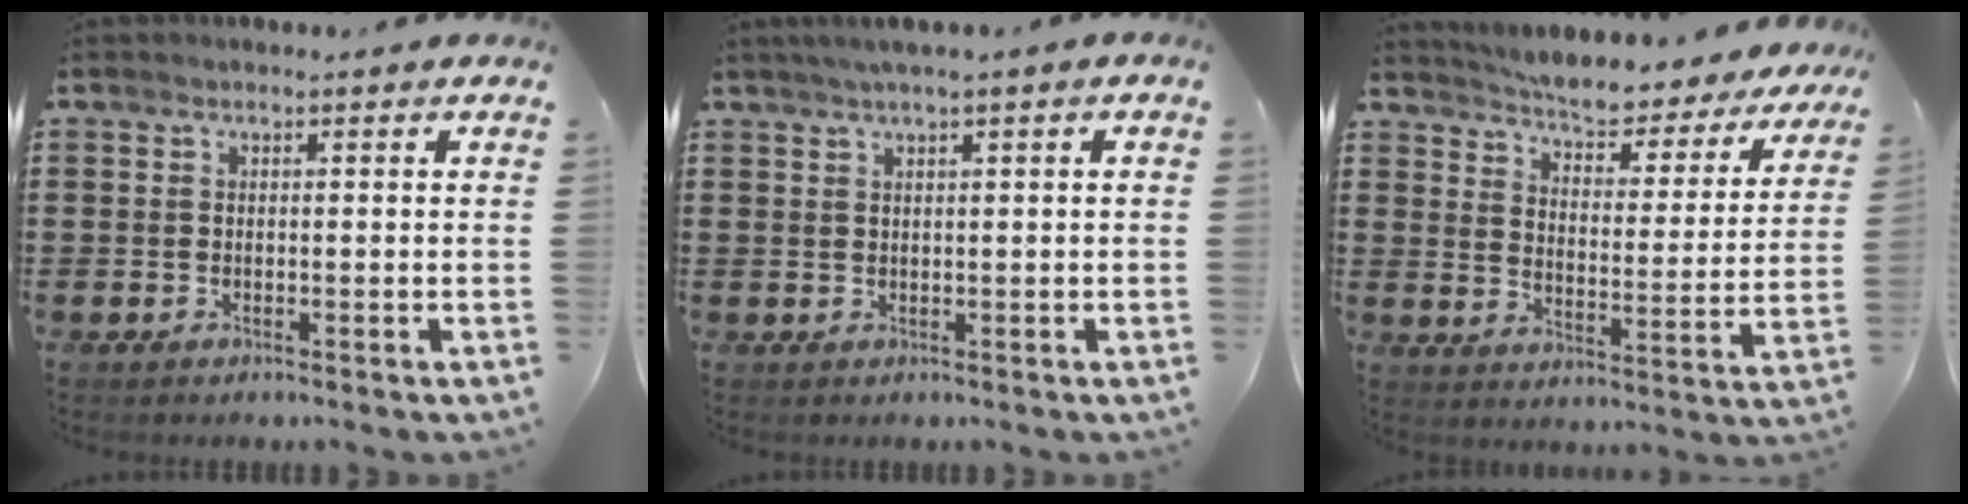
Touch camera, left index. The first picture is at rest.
{"total": 1.5, "force": [0.7, -0.1, 1.3], "torque": [-0.023, -0.001, 0.013]}
{"total": 4.6, "force": [4.5, -0.4, 0.6], "torque": [-0.039, -0.046, 0.069]}